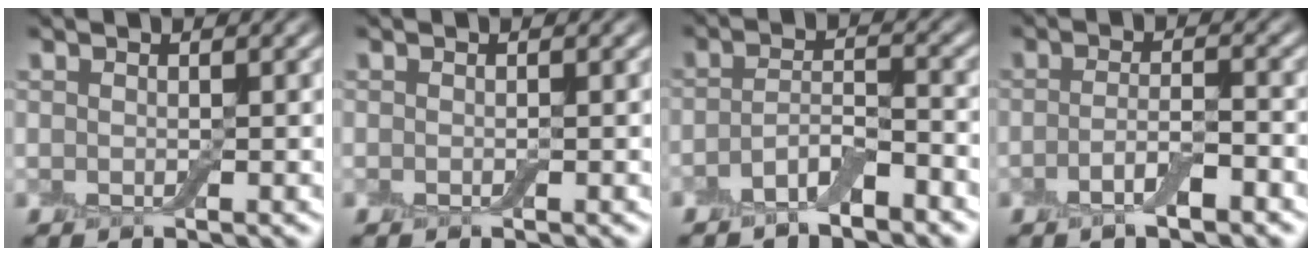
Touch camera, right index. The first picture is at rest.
{"total": 0.0}
{"total": 3.0, "force": [-2.1, 0.9, 1.9], "torque": [-0.035, 0.006, -0.042]}
{"total": 2.6, "force": [-1.5, 0.6, 2.0], "torque": [-0.037, 0.000, -0.029]}